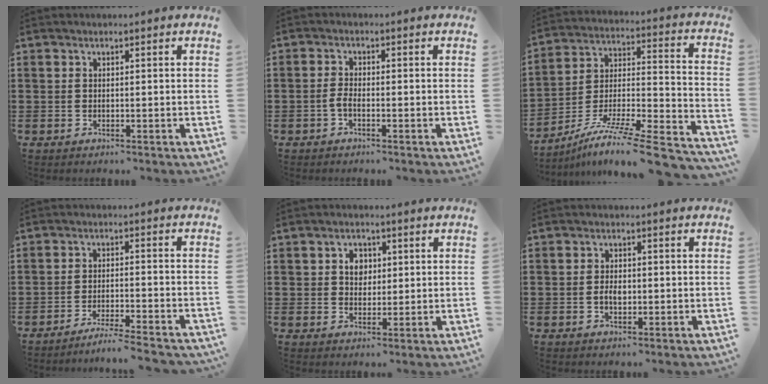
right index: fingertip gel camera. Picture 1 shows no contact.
{"total": 1.8, "force": [-0.9, 0.5, 1.5], "torque": [-0.038, -0.003, -0.019]}
{"total": 9.6, "force": [-7.1, 0.5, 6.3], "torque": [-0.112, -0.006, -0.143]}
{"total": 4.0, "force": [-3.8, -0.5, 1.2], "torque": [-0.022, -0.006, -0.076]}
{"total": 3.4, "force": [0.8, 2.7, 1.8], "torque": [-0.046, 0.012, 0.011]}
{"total": 2.3, "force": [-0.3, 1.2, 1.9], "torque": [-0.036, 0.004, -0.006]}